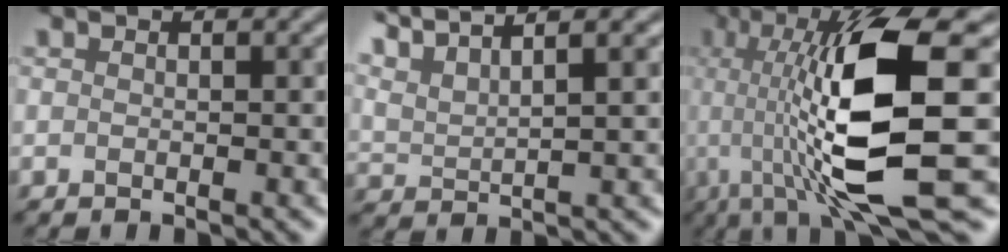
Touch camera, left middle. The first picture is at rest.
{"total": 7.3, "force": [6.7, 1.8, 2.4], "torque": [-0.030, 0.042, 0.083]}
{"total": 12.4, "force": [0.9, 3.0, 12.0], "torque": [-0.221, -0.011, 0.021]}